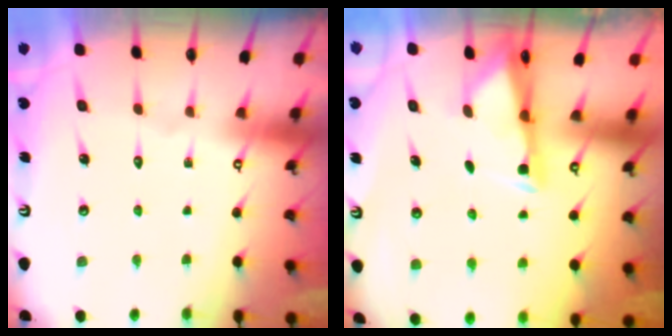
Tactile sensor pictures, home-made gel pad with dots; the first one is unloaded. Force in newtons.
{"total": 2.7, "press": 2.7, "slide": 0.4}